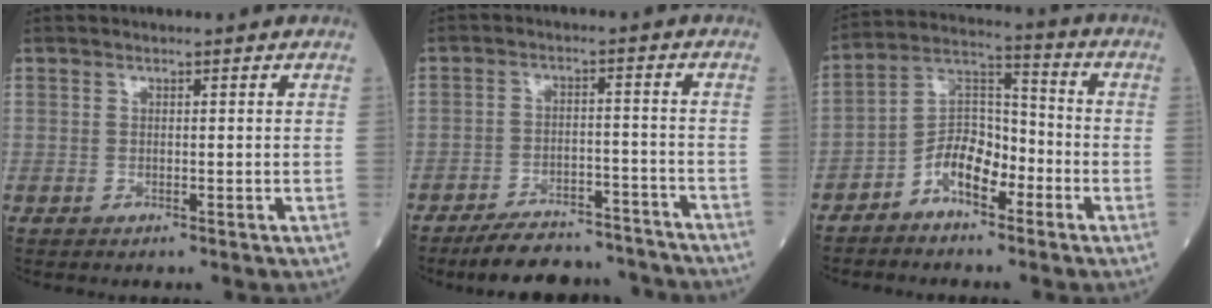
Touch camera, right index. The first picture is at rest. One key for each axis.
{"total": 12.6, "fx": -11.9, "fy": 2.9, "fz": 3.3, "tx": -0.039, "ty": 0.017, "tz": -0.166}
{"total": 8.4, "fx": -4.4, "fy": 4.1, "fz": 5.8, "tx": -0.110, "ty": 0.025, "tz": -0.086}